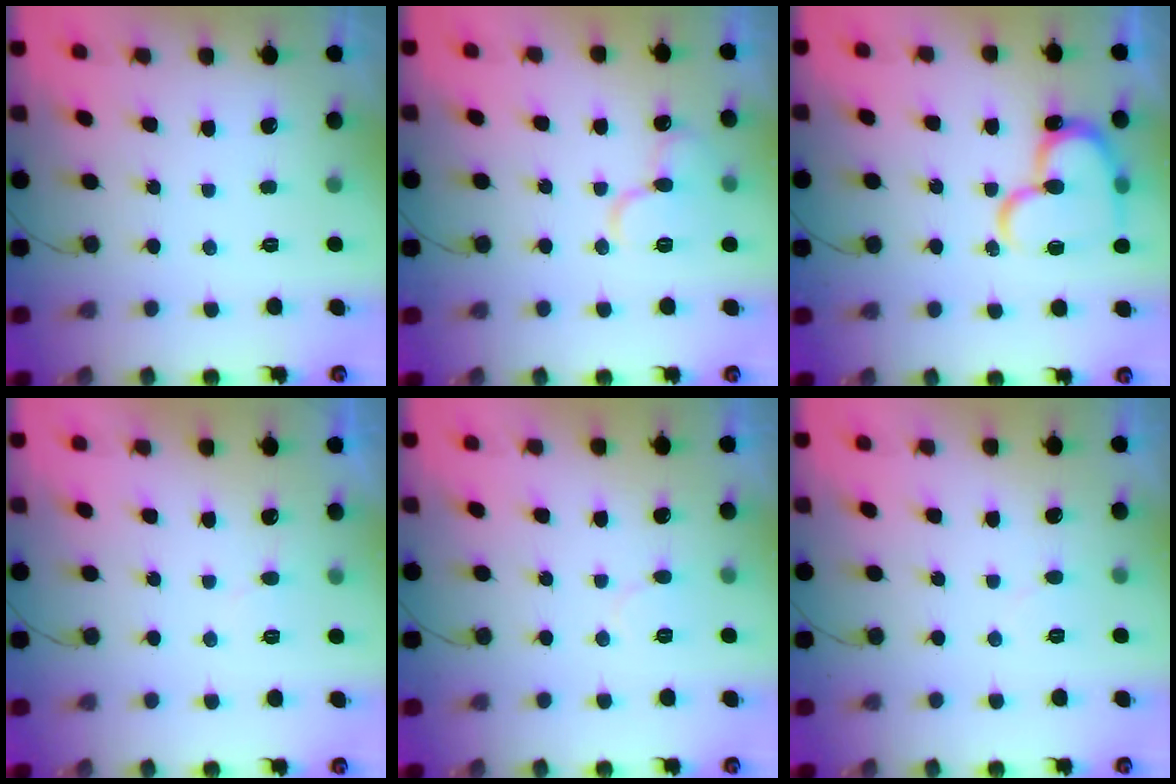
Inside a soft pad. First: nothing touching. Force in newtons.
{"total": 12.2, "press": 12.1, "slide": 1.6}
{"total": 18.1, "press": 18.1, "slide": 1.8}
{"total": 4.4, "press": 4.3, "slide": 0.3}
{"total": 5.3, "press": 5.2, "slide": 0.6}
{"total": 2.9, "press": 2.9, "slide": 0.2}